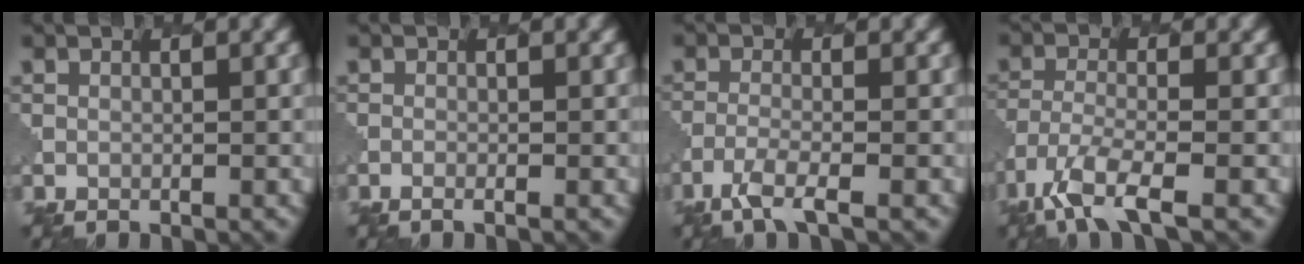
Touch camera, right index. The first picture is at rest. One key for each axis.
{"total": 1.1, "fx": -0.5, "fy": 0.3, "fz": 0.9, "tx": -0.009, "ty": -0.001, "tz": -0.015}
{"total": 3.2, "fx": -2.1, "fy": 0.5, "fz": 2.3, "tx": -0.049, "ty": -0.005, "tz": -0.053}
{"total": 5.6, "fx": -3.6, "fy": 1.6, "fz": 4.0, "tx": -0.088, "ty": -0.013, "tz": -0.076}